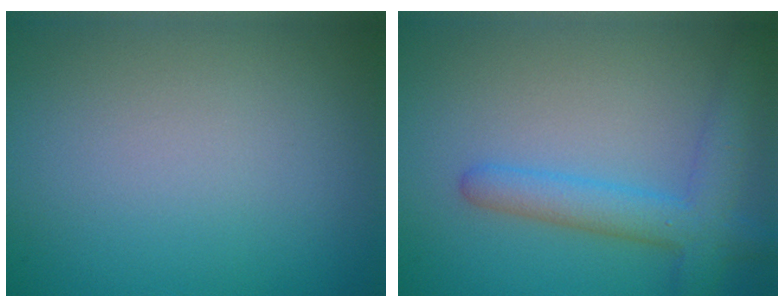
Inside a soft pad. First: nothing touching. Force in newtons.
{"total": 4.2, "press": 4.2, "slide": 0.2}